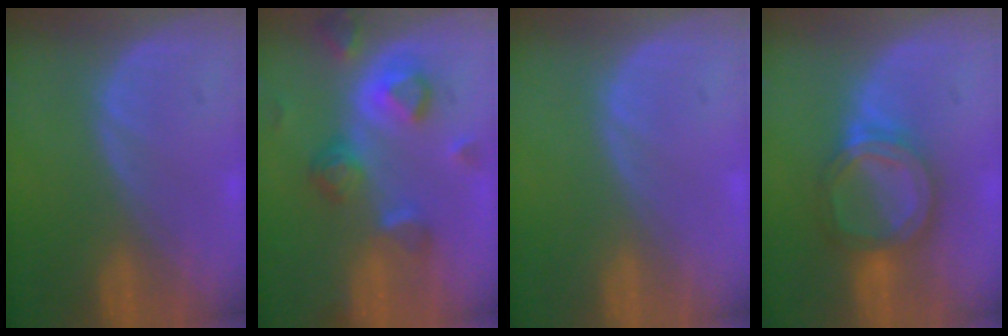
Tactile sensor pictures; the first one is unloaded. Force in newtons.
{"total": 8.1, "press": 7.2, "slide": 3.7}
{"total": 0.0}
{"total": 6.5, "press": 5.8, "slide": 3.0}